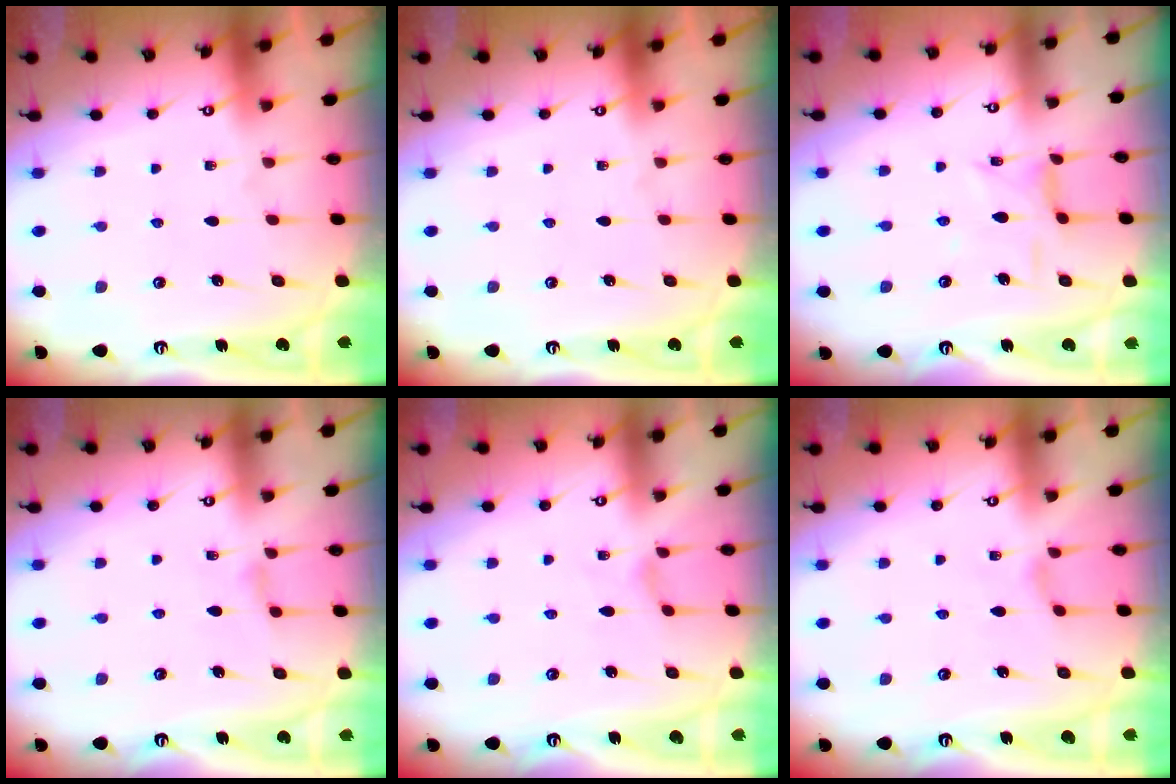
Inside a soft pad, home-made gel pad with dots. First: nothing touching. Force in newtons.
{"total": 0.0}
{"total": 4.9, "press": 4.8, "slide": 0.4}
{"total": 2.4, "press": 2.3, "slide": 0.5}
{"total": 0.8, "press": 0.8, "slide": 0.2}
{"total": 0.0}